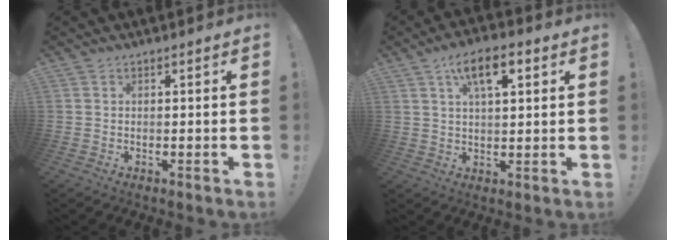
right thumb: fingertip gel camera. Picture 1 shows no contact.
{"total": 9.9, "force": [4.3, 4.2, 7.8], "torque": [-0.118, -0.006, 0.072]}